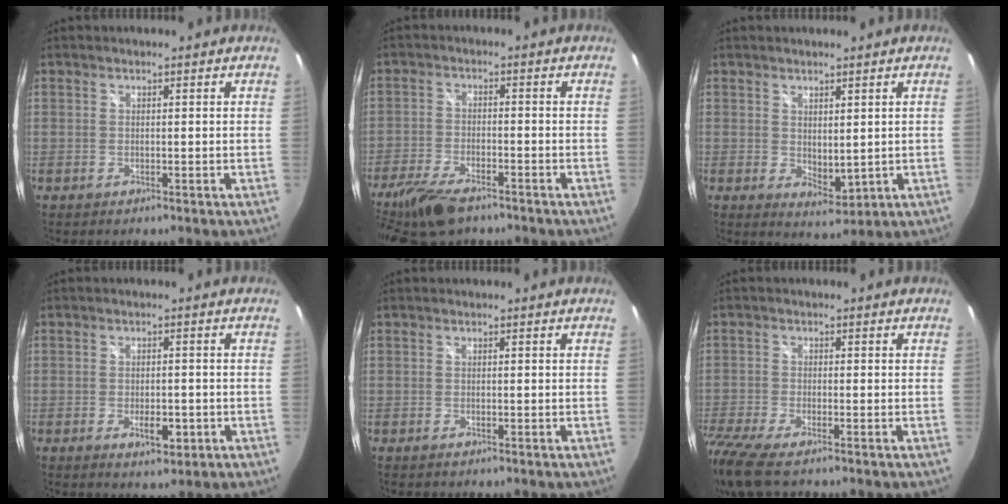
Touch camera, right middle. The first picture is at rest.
{"total": 11.1, "force": [-8.6, 4.0, 5.8], "torque": [-0.143, -0.027, -0.158]}
{"total": 3.3, "force": [1.3, 1.6, 2.5], "torque": [-0.033, -0.012, 0.027]}
{"total": 3.8, "force": [-1.5, 1.5, 3.1], "torque": [-0.057, -0.008, -0.018]}
{"total": 0.7, "force": [-0.6, 0.2, 0.3], "torque": [-0.007, -0.003, -0.011]}
{"total": 10.1, "force": [-7.6, 1.7, 6.4], "torque": [-0.157, -0.053, -0.145]}